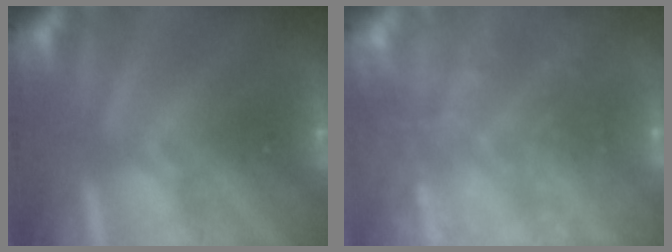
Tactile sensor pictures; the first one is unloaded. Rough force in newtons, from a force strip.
{"total": 8.0}